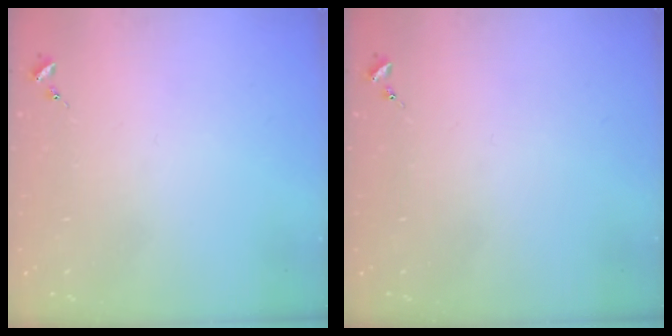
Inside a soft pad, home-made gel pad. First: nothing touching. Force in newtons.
{"total": 0.0}